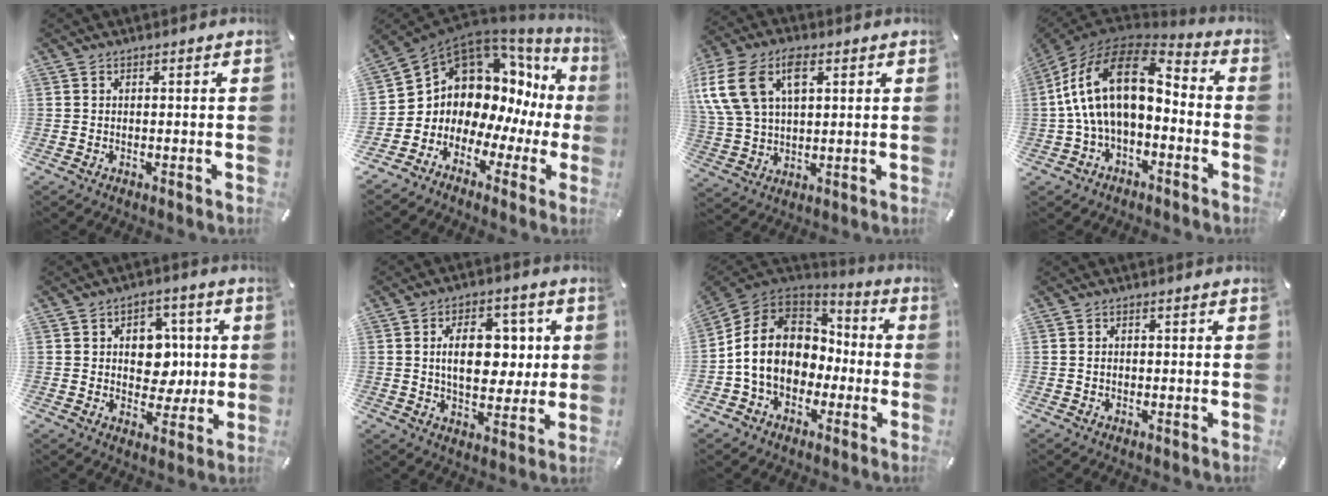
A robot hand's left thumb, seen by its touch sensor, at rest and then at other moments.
{"total": 11.0, "force": [4.3, 9.4, 4.0], "torque": [-0.089, -0.074, 0.085]}
{"total": 13.7, "force": [5.1, 8.8, 9.3], "torque": [-0.216, 0.004, 0.089]}
{"total": 19.7, "force": [2.1, 11.9, 15.6], "torque": [-0.336, 0.006, 0.033]}
{"total": 9.2, "force": [0.8, 7.7, 4.9], "torque": [-0.057, -0.001, 0.013]}
{"total": 12.9, "force": [2.3, 8.4, 9.5], "torque": [-0.136, 0.005, 0.038]}
{"total": 14.7, "force": [-1.3, 12.5, 7.7], "torque": [-0.164, 0.021, -0.019]}
{"total": 1.1, "force": [-0.1, 0.8, 0.8], "torque": [-0.017, 0.003, -0.003]}